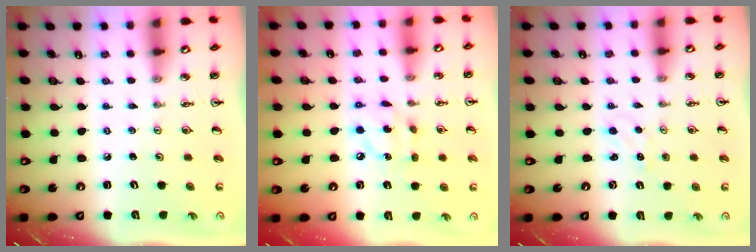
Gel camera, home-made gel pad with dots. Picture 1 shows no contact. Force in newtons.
{"total": 7.9, "press": 7.9, "slide": 0.2}
{"total": 0.9, "press": 0.8, "slide": 0.2}